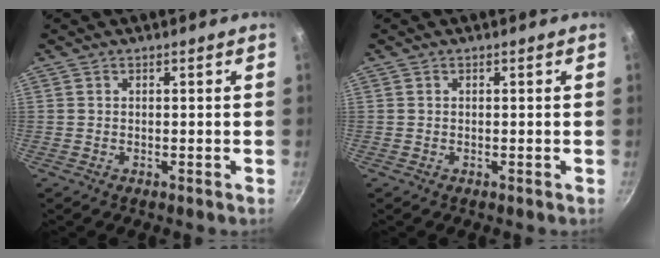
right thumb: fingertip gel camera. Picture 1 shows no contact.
{"total": 0.0}